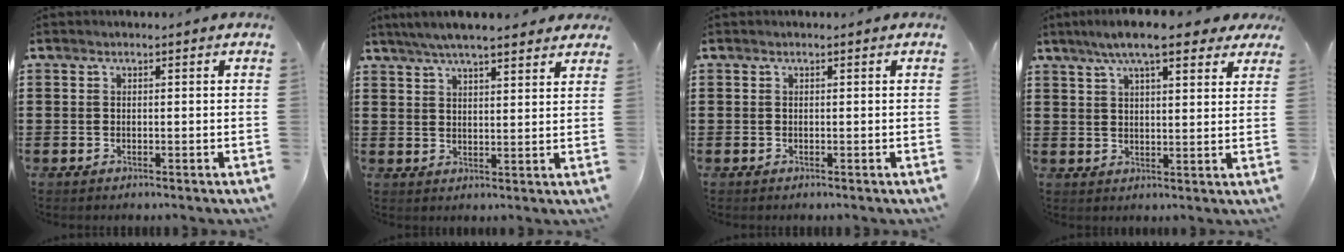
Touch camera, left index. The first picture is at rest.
{"total": 5.4, "force": [4.7, 0.6, 2.5], "torque": [-0.061, -0.005, 0.085]}
{"total": 0.0}
{"total": 8.7, "force": [6.7, 1.7, 5.3], "torque": [-0.112, -0.005, 0.119]}